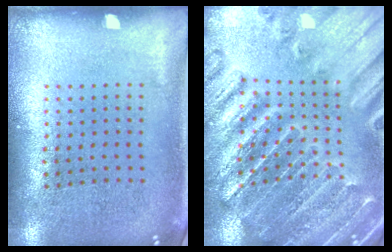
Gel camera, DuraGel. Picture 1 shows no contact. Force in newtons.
{"total": 2.7, "press": 2.7, "slide": 0.4}